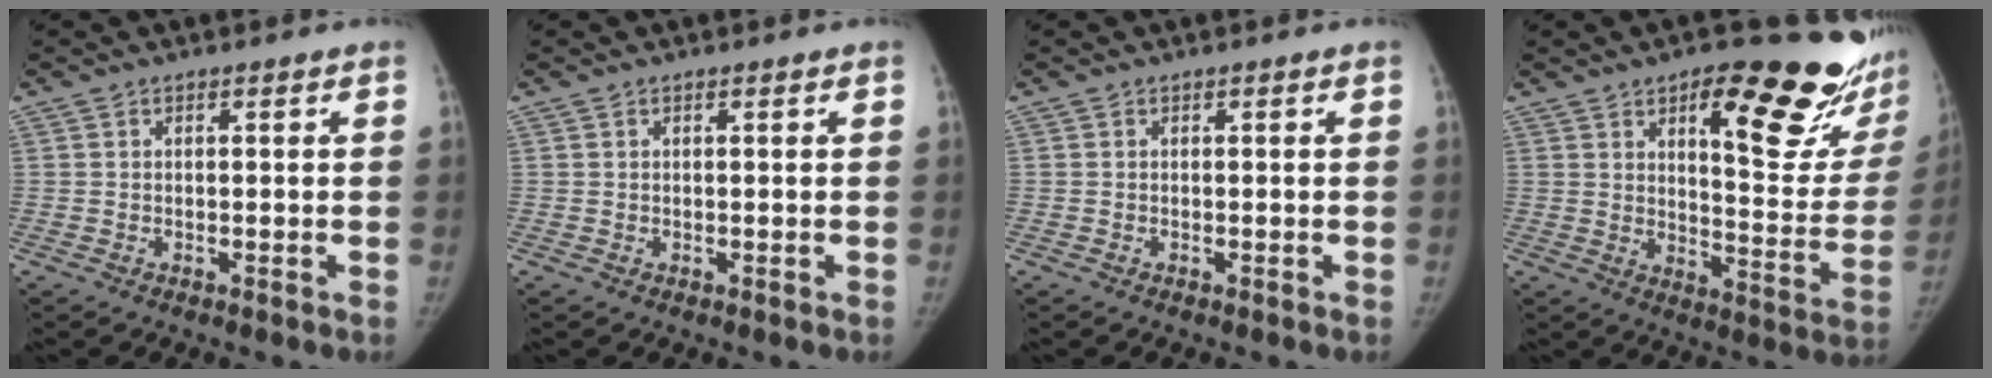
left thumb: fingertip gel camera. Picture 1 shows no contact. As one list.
[{"total": 0.0}, {"total": 0.0}, {"total": 25.1, "force": [13.8, 8.0, 19.3], "torque": [-0.207, -0.066, 0.191]}]